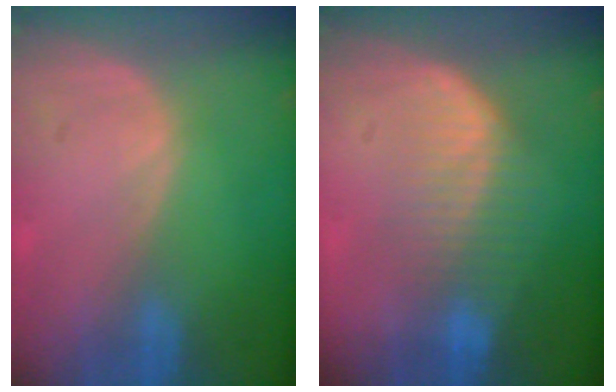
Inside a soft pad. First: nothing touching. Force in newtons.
{"total": 7.1, "press": 6.5, "slide": 2.8}